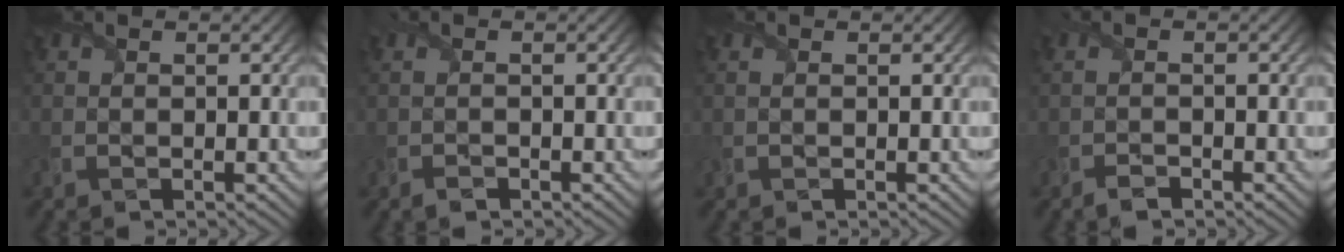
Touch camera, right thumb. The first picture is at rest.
{"total": 1.0, "force": [-0.9, 0.2, 0.4], "torque": [-0.012, -0.001, -0.018]}
{"total": 0.6, "force": [0.1, 0.3, 0.5], "torque": [-0.013, 0.002, 0.006]}
{"total": 1.4, "force": [-1.3, 0.1, 0.5], "torque": [-0.013, 0.000, -0.027]}